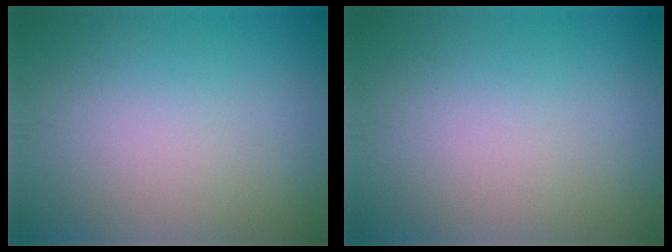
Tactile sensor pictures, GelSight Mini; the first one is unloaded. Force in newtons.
{"total": 0.0}